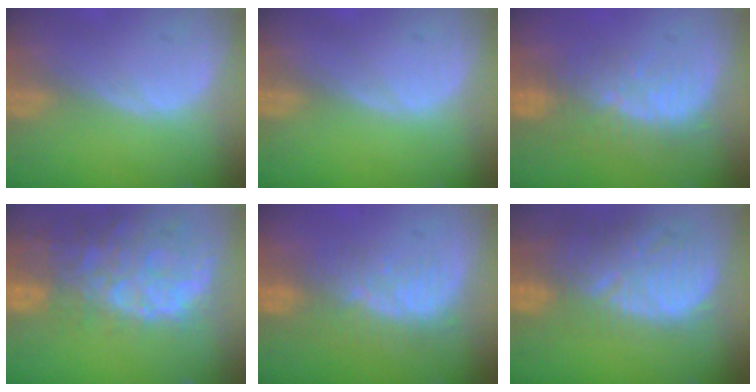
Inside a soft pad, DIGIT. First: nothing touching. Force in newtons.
{"total": 0.0}
{"total": 8.2, "press": 7.2, "slide": 3.9}
{"total": 13.7, "press": 11.0, "slide": 8.1}
{"total": 8.1, "press": 7.1, "slide": 3.9}
{"total": 13.0, "press": 11.4, "slide": 6.2}